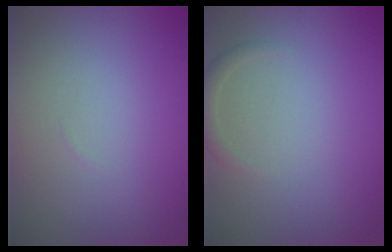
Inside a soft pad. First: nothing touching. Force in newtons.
{"total": 1.2, "press": 1.2, "slide": 0.2}